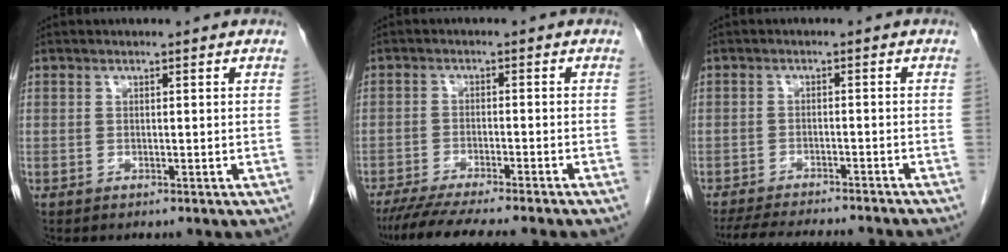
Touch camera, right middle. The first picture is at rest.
{"total": 11.0, "force": [-9.4, -0.2, 5.7], "torque": [-0.072, -0.026, -0.144]}
{"total": 15.0, "force": [-13.7, 1.3, 6.0], "torque": [-0.107, -0.024, -0.186]}